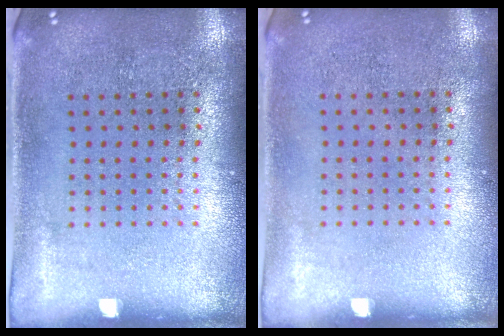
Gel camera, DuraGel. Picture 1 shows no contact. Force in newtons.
{"total": 0.0}